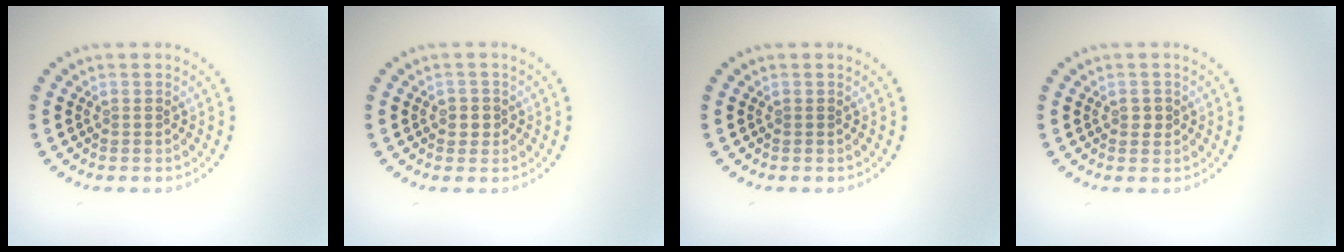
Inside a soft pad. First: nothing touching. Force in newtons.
{"total": 1.3, "press": 1.3, "slide": 0.4}
{"total": 0.0}
{"total": 1.0, "press": 1.0, "slide": 0.2}